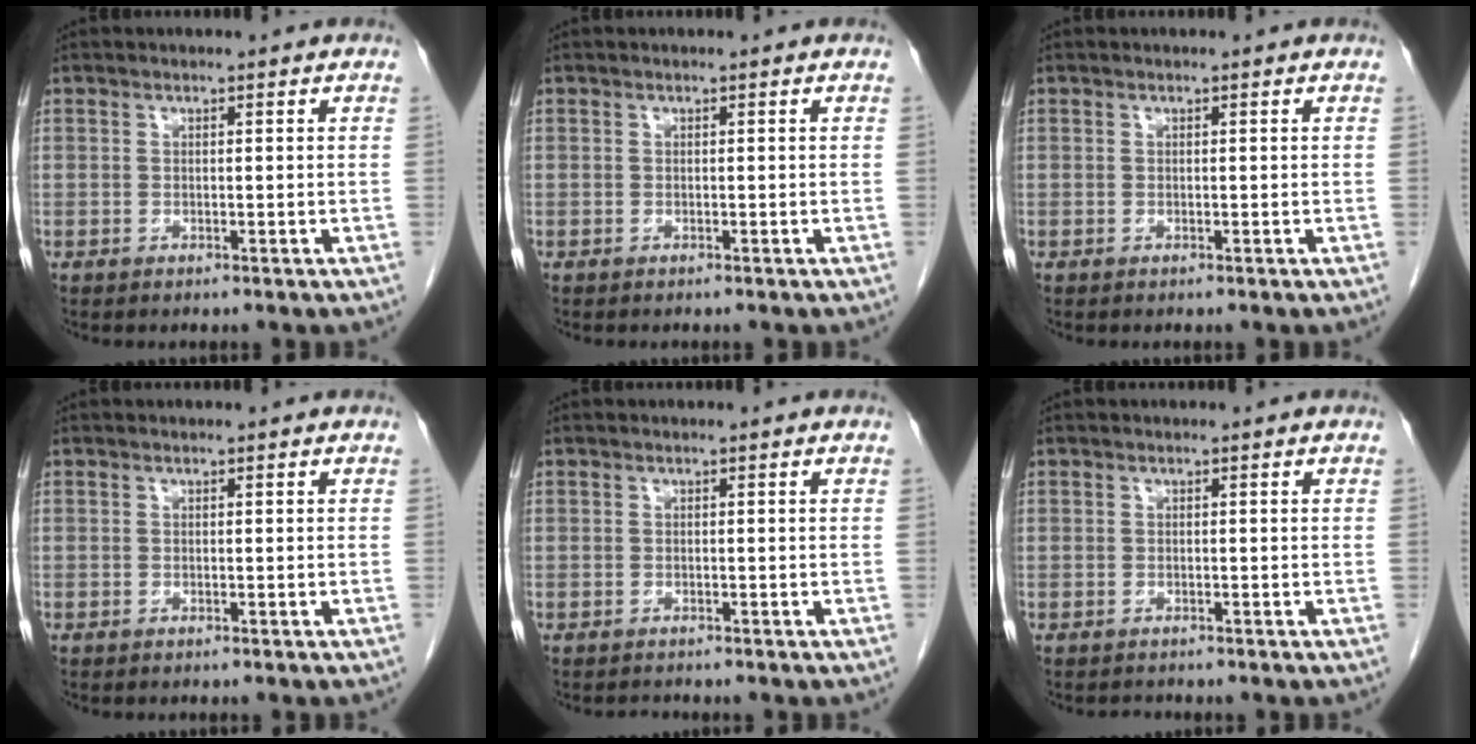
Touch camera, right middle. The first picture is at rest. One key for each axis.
{"total": 0.0}
{"total": 0.0}
{"total": 0.0}
{"total": 0.6, "fx": -0.6, "fy": 0.1, "fz": -0.1, "tx": -0.003, "ty": -0.003, "tz": -0.011}
{"total": 0.8, "fx": -0.6, "fy": 0.3, "fz": -0.2, "tx": -0.004, "ty": -0.002, "tz": -0.013}